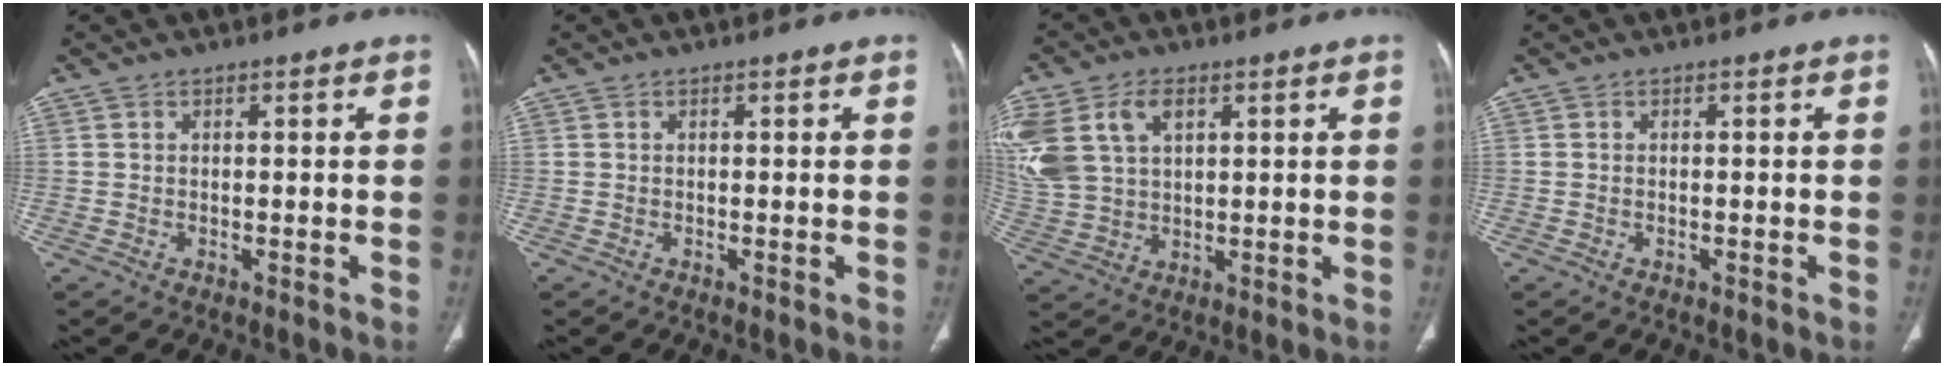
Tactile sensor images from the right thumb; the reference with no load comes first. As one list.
[{"total": 0.0}, {"total": 15.0, "force": [5.7, 9.9, 9.7], "torque": [-0.231, 0.005, 0.119]}, {"total": 0.0}]